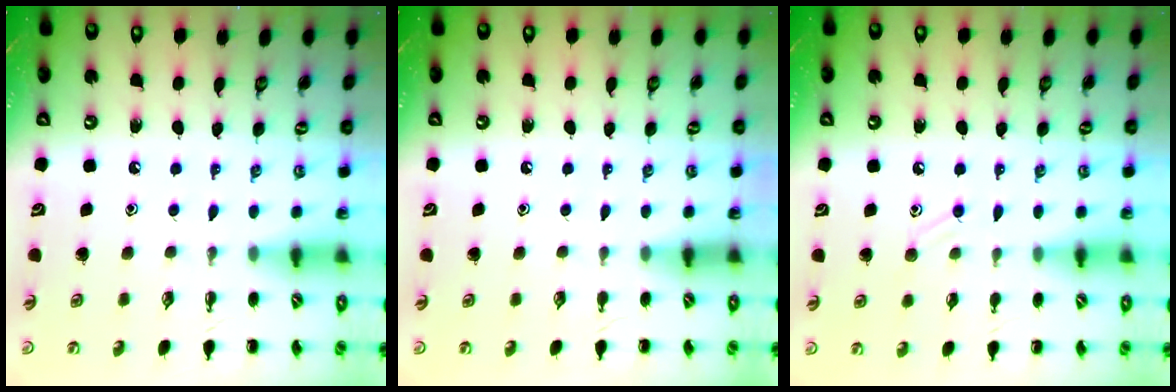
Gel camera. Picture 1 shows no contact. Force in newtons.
{"total": 0.0}
{"total": 7.5, "press": 7.1, "slide": 2.3}